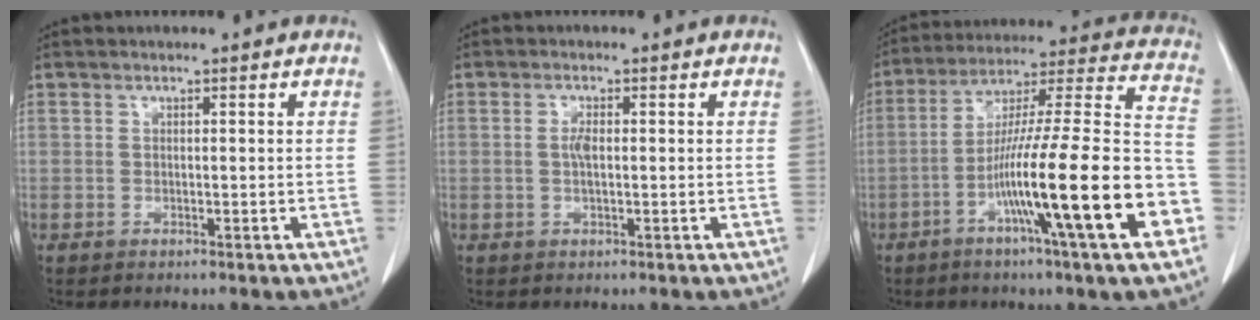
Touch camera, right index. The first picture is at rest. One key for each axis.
{"total": 1.9, "fx": 0.0, "fy": 0.5, "fz": 1.8, "tx": -0.040, "ty": 0.001, "tz": 0.001}
{"total": 23.4, "fx": -8.6, "fy": 0.4, "fz": 21.8, "tx": -0.301, "ty": -0.008, "tz": -0.145}